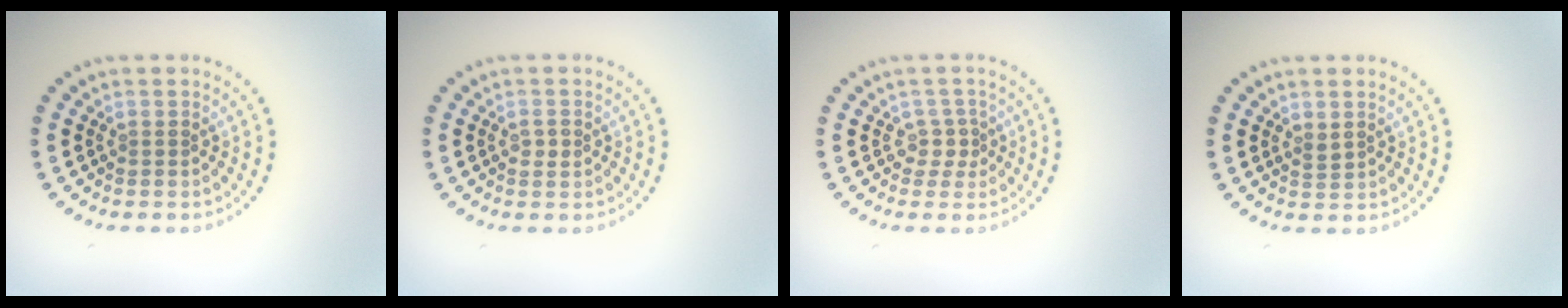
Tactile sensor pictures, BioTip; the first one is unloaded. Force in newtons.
{"total": 1.1, "press": 1.0, "slide": 0.2}
{"total": 1.6, "press": 1.2, "slide": 1.1}
{"total": 0.8, "press": 0.7, "slide": 0.4}